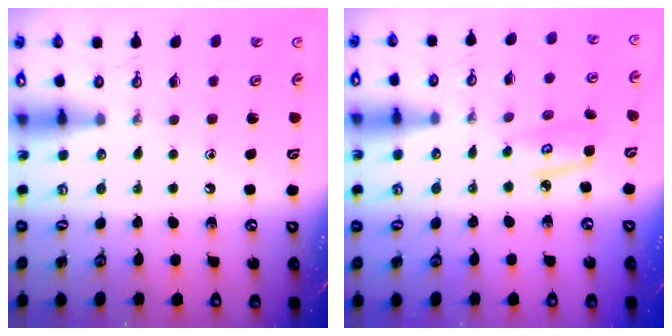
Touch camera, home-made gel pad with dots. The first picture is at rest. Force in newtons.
{"total": 3.7, "press": 3.7, "slide": 0.3}